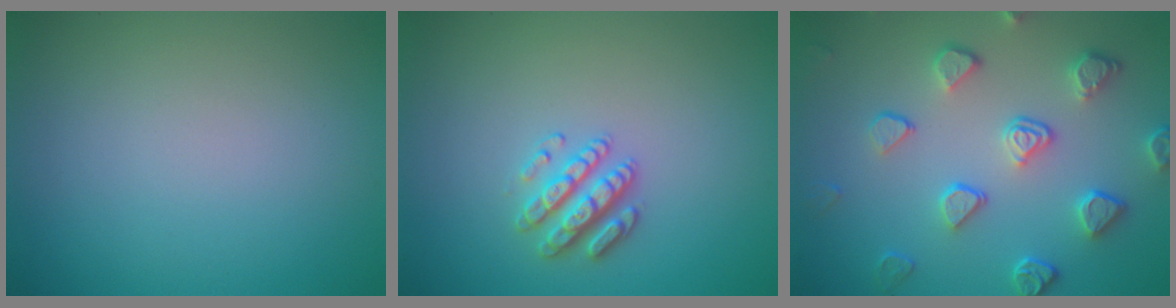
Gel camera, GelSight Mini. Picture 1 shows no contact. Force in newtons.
{"total": 2.6, "press": 2.6, "slide": 0.5}
{"total": 4.0, "press": 3.6, "slide": 1.8}